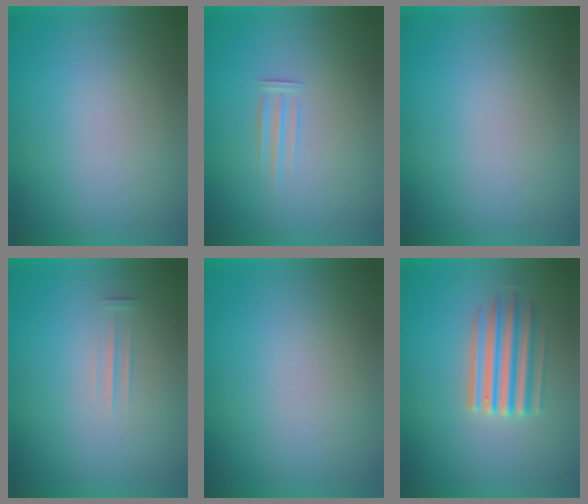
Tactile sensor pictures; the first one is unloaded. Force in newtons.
{"total": 1.7}
{"total": 0.0}
{"total": 1.1}
{"total": 0.0}
{"total": 4.7}